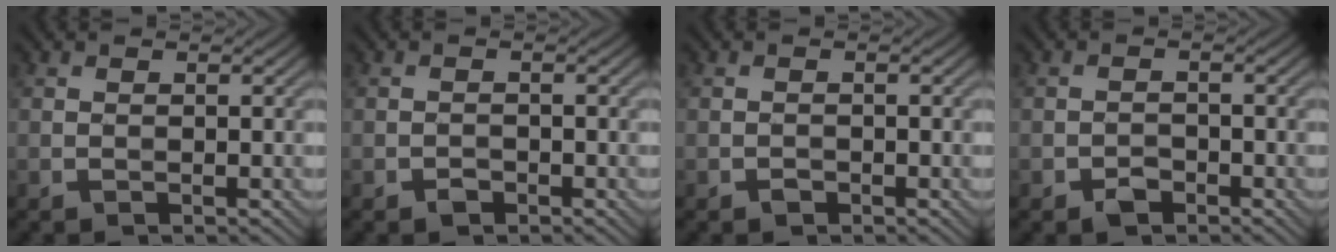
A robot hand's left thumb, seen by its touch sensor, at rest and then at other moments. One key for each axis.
{"total": 1.1, "fx": -0.8, "fy": 0.7, "fz": 0.4, "tx": -0.004, "ty": -0.001, "tz": -0.015}
{"total": 0.8, "fx": -0.5, "fy": 0.5, "fz": 0.3, "tx": -0.002, "ty": -0.002, "tz": -0.010}
{"total": 2.0, "fx": -1.4, "fy": 1.2, "fz": 0.8, "tx": -0.009, "ty": 0.001, "tz": -0.027}